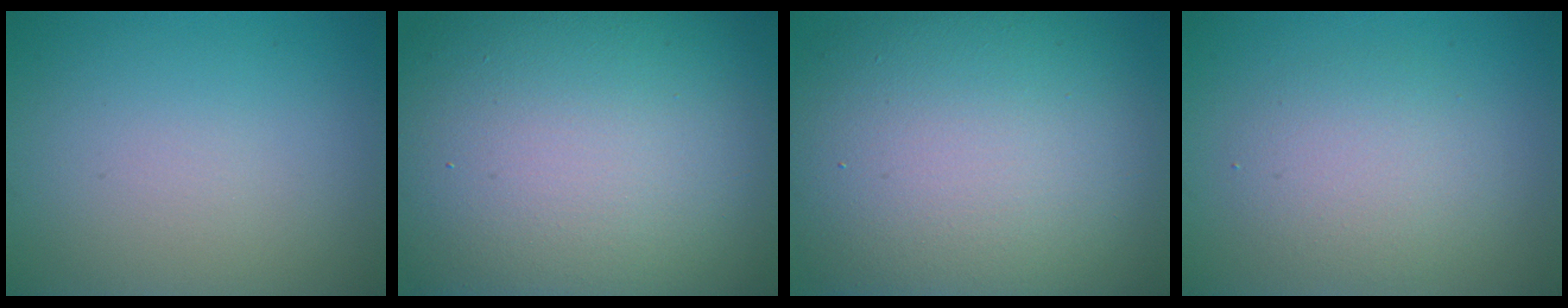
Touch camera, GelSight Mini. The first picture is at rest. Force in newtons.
{"total": 20.1, "press": 20.1, "slide": 0.9}
{"total": 15.3, "press": 15.2, "slide": 0.8}
{"total": 3.4, "press": 3.3, "slide": 0.3}